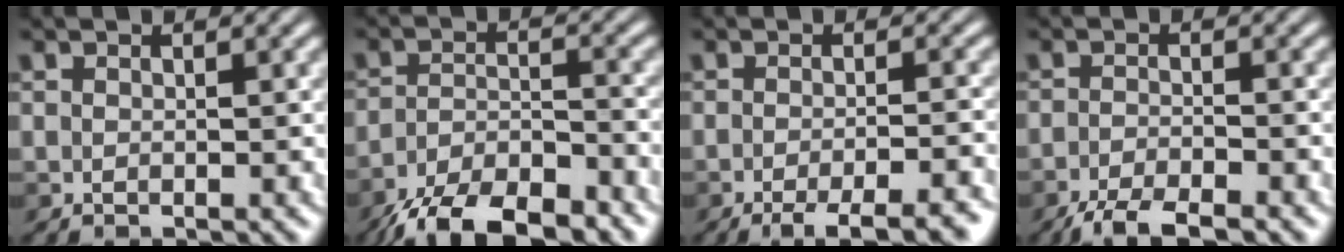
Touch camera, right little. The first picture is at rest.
{"total": 7.3, "force": [-6.5, 1.4, 3.1], "torque": [-0.058, -0.002, -0.122]}
{"total": 4.8, "force": [-3.2, 0.7, 3.5], "torque": [-0.044, -0.001, -0.051]}
{"total": 4.4, "force": [-3.7, 0.5, 2.4], "torque": [-0.054, -0.001, -0.074]}